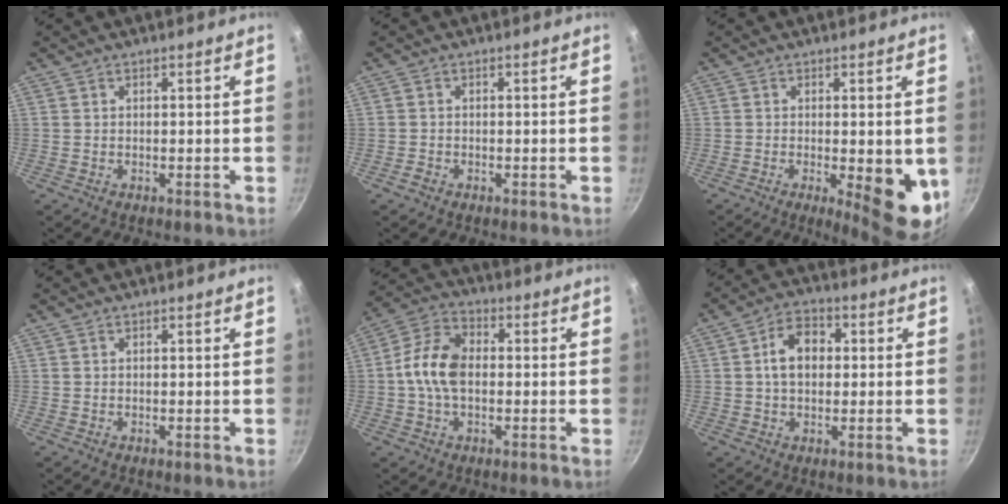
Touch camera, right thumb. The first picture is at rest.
{"total": 1.3, "force": [-0.9, 0.9, 0.4], "torque": [-0.007, 0.006, -0.016]}
{"total": 9.9, "force": [-1.9, 3.1, 9.2], "torque": [-0.104, -0.008, -0.014]}
{"total": 0.0}
{"total": 10.5, "force": [-0.4, 6.7, 8.0], "torque": [-0.141, 0.030, -0.021]}
{"total": 7.9, "force": [0.9, 5.6, 5.5], "torque": [-0.067, 0.017, 0.004]}